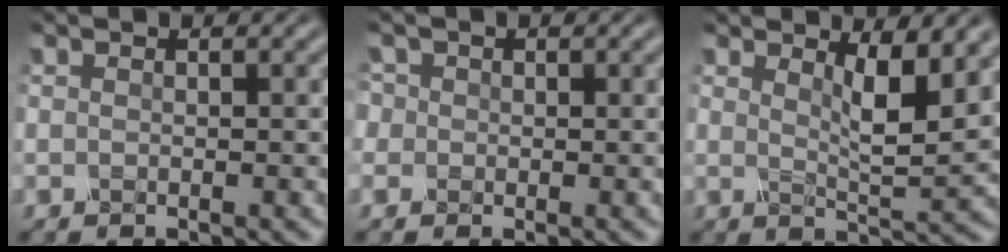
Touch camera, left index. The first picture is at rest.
{"total": 2.1, "force": [0.5, 1.9, 0.6], "torque": [-0.022, 0.008, 0.003]}
{"total": 4.0, "force": [2.0, 1.0, 3.3], "torque": [-0.053, -0.013, 0.034]}